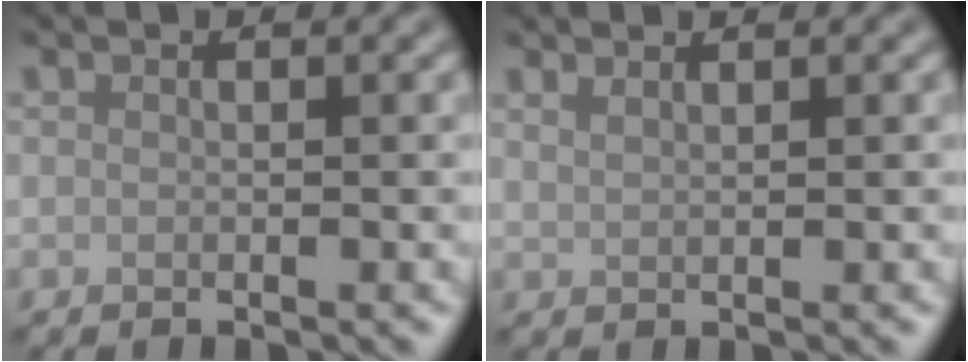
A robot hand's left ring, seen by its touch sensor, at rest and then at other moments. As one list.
[{"total": 1.3, "force": [1.1, 0.4, 0.7], "torque": [-0.009, 0.002, 0.015]}]